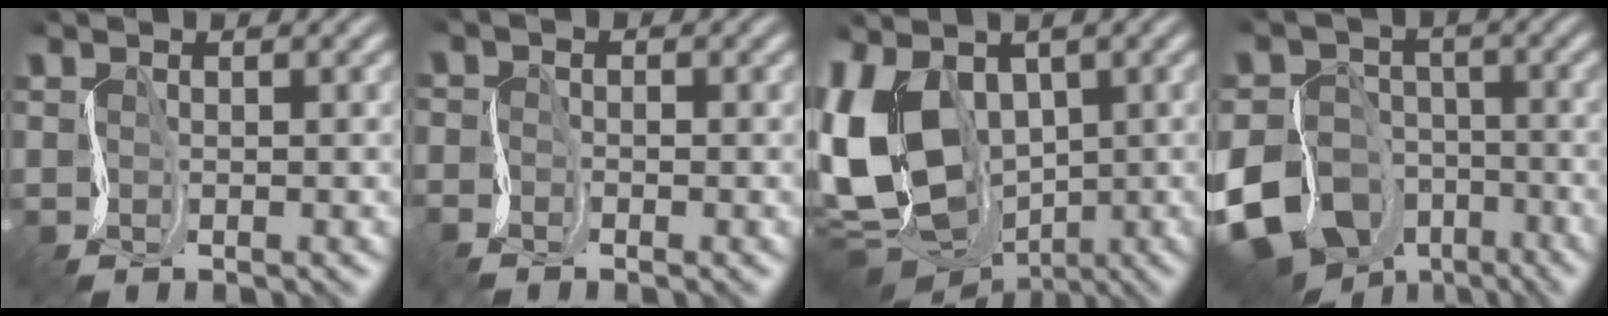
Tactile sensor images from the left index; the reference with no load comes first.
{"total": 1.7, "force": [-1.7, 0.1, -0.1], "torque": [-0.004, -0.004, -0.032]}
{"total": 14.2, "force": [-0.4, 10.2, 9.9], "torque": [-0.222, -0.027, 0.007]}
{"total": 15.4, "force": [-8.4, 11.2, 6.4], "torque": [-0.142, -0.051, -0.154]}